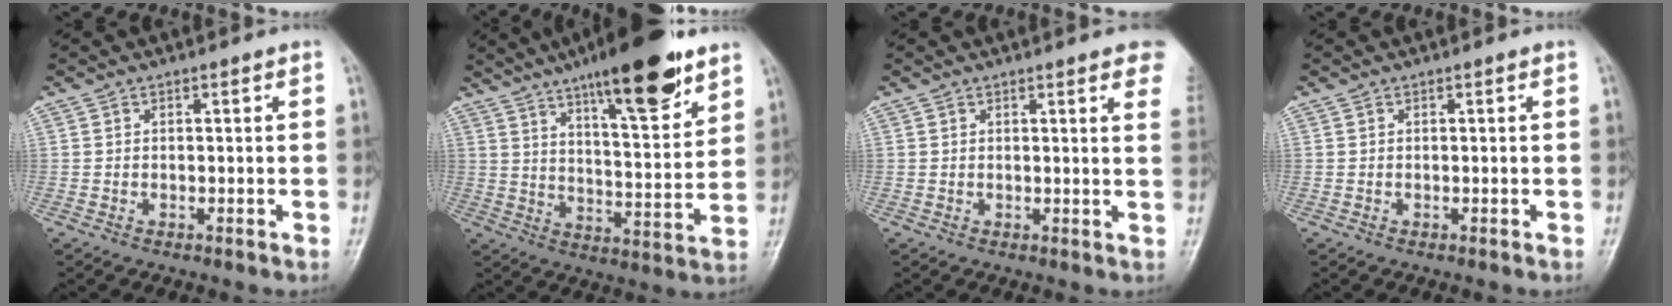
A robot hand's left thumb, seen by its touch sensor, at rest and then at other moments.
{"total": 18.7, "force": [12.0, 4.7, 13.5], "torque": [-0.177, -0.059, 0.188]}
{"total": 7.6, "force": [5.4, 1.7, 5.1], "torque": [-0.041, -0.012, 0.049]}
{"total": 0.0}